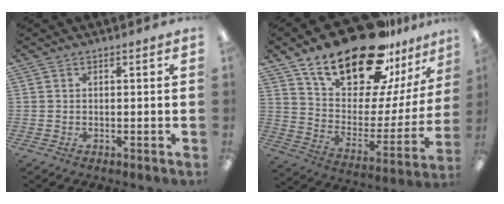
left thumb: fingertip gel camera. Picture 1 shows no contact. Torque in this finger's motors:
{"motor_torque": [1.32, 1.35, 1.43, -1.34, 0.36]}